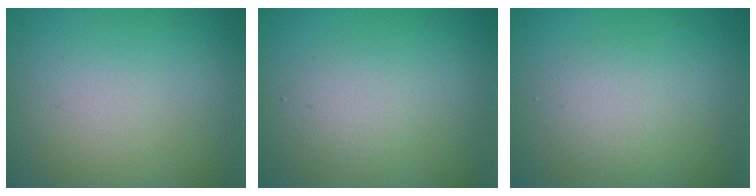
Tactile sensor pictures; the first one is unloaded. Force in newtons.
{"total": 1.8, "press": 1.8, "slide": 0.1}
{"total": 2.1, "press": 2.1, "slide": 0.2}